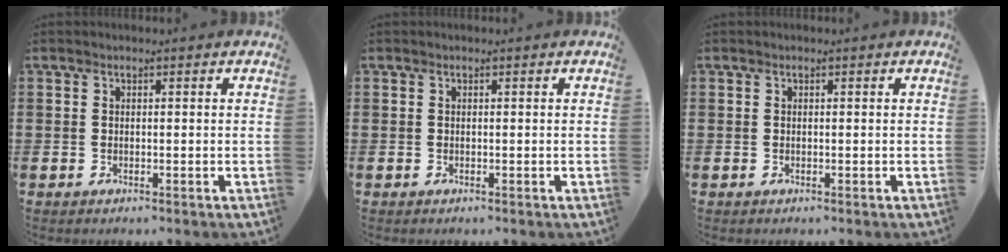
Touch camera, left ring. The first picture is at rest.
{"total": 0.0}
{"total": 0.0}